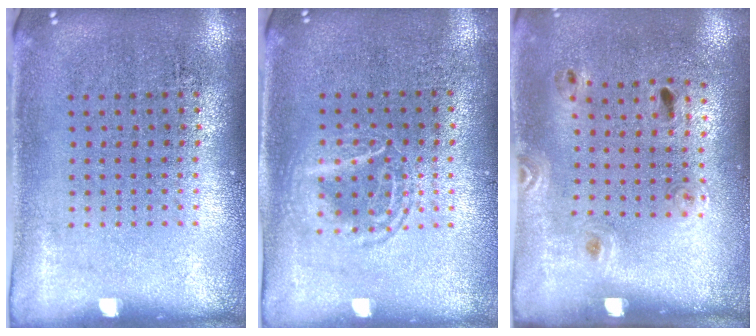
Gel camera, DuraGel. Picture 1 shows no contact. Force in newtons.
{"total": 1.2, "press": 1.1, "slide": 0.2}
{"total": 1.5, "press": 0.8, "slide": 1.3}